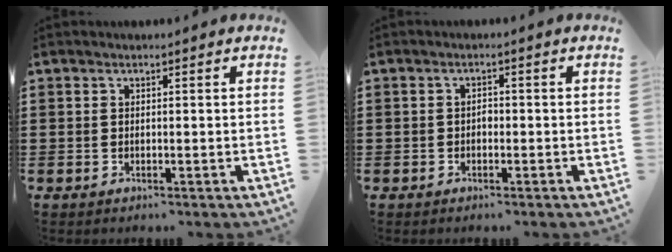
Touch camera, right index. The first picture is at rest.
{"total": 1.1, "force": [-0.4, 0.7, 0.8], "torque": [-0.017, 0.000, -0.007]}